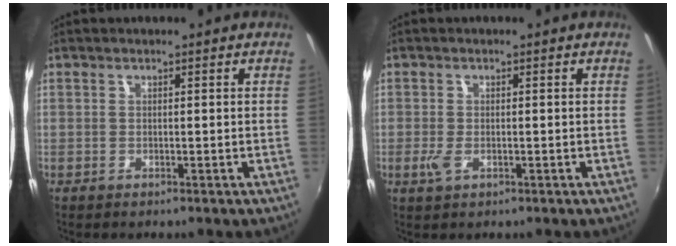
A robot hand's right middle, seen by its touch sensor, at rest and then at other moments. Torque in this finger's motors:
{"motor_torque": [0.44, -0.52, 0.11, 0.05]}